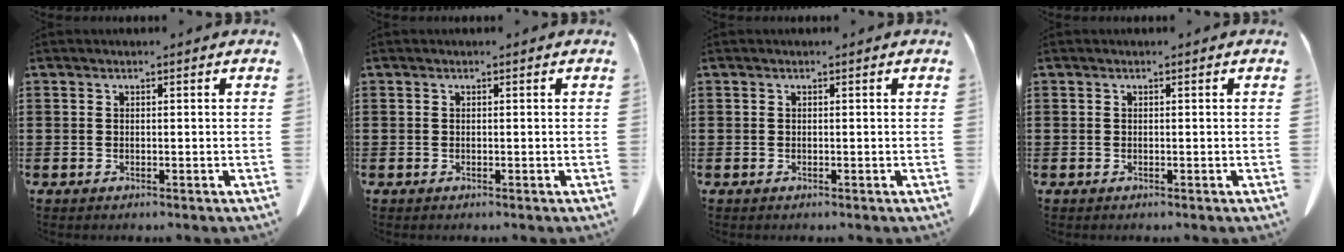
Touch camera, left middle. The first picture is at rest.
{"total": 0.0}
{"total": 0.0}
{"total": 0.0}